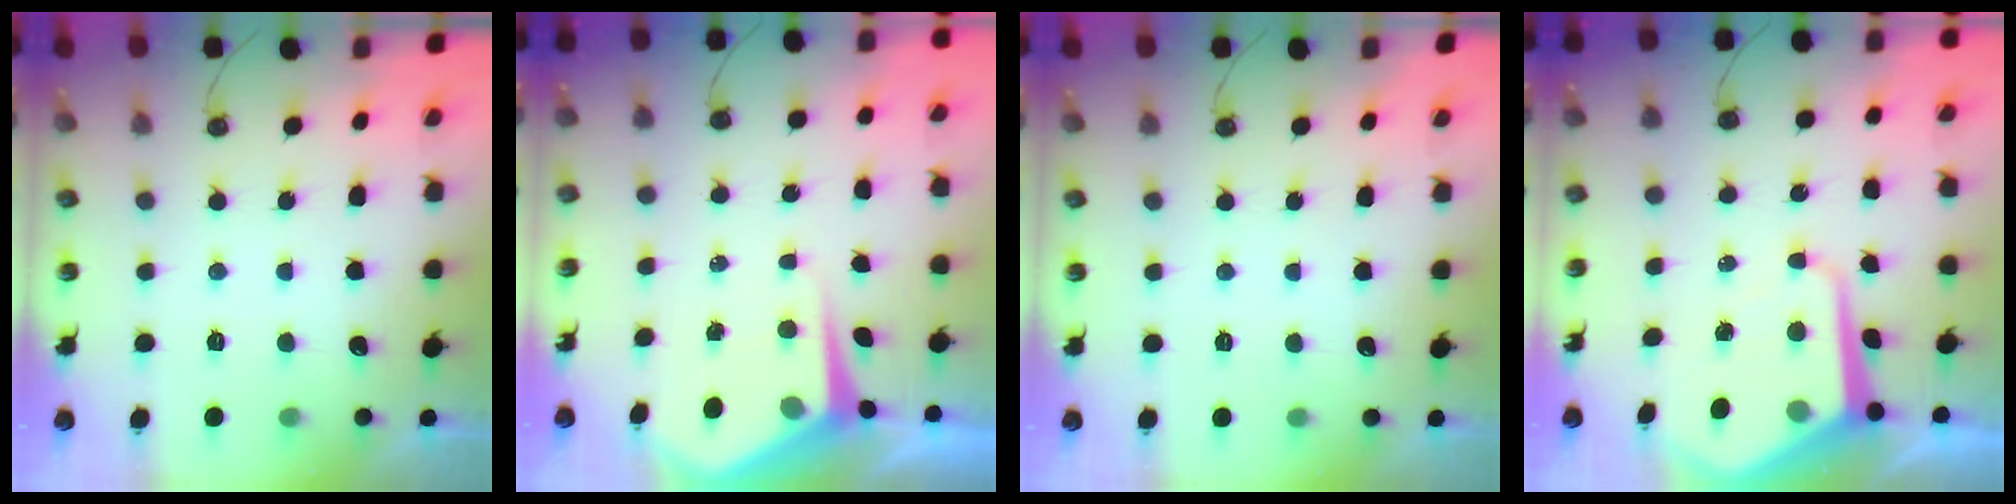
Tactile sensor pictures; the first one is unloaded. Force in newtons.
{"total": 6.7, "press": 6.7, "slide": 0.6}
{"total": 0.0}
{"total": 10.6, "press": 10.6, "slide": 0.9}